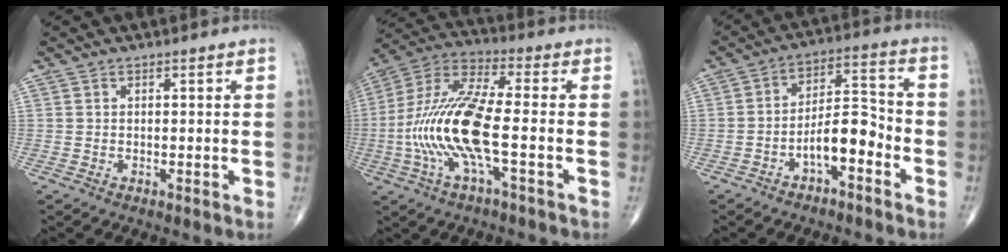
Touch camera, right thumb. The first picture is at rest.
{"total": 16.6, "force": [-3.2, 4.3, 15.7], "torque": [-0.350, 0.031, -0.065]}
{"total": 8.7, "force": [-3.8, 3.7, 6.9], "torque": [-0.101, 0.049, -0.069]}